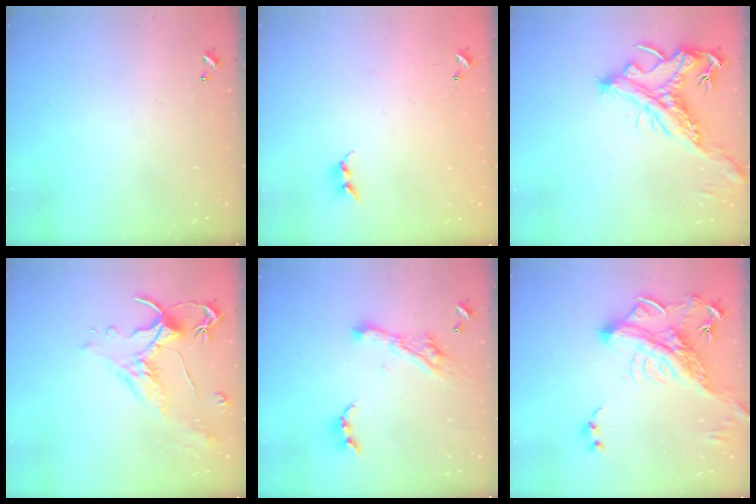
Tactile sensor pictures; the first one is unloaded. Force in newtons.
{"total": 7.3, "press": 7.3, "slide": 0.5}
{"total": 2.1, "press": 1.7, "slide": 1.2}
{"total": 1.6, "press": 1.2, "slide": 1.1}
{"total": 7.9, "press": 7.8, "slide": 1.1}
{"total": 8.0, "press": 7.8, "slide": 1.3}